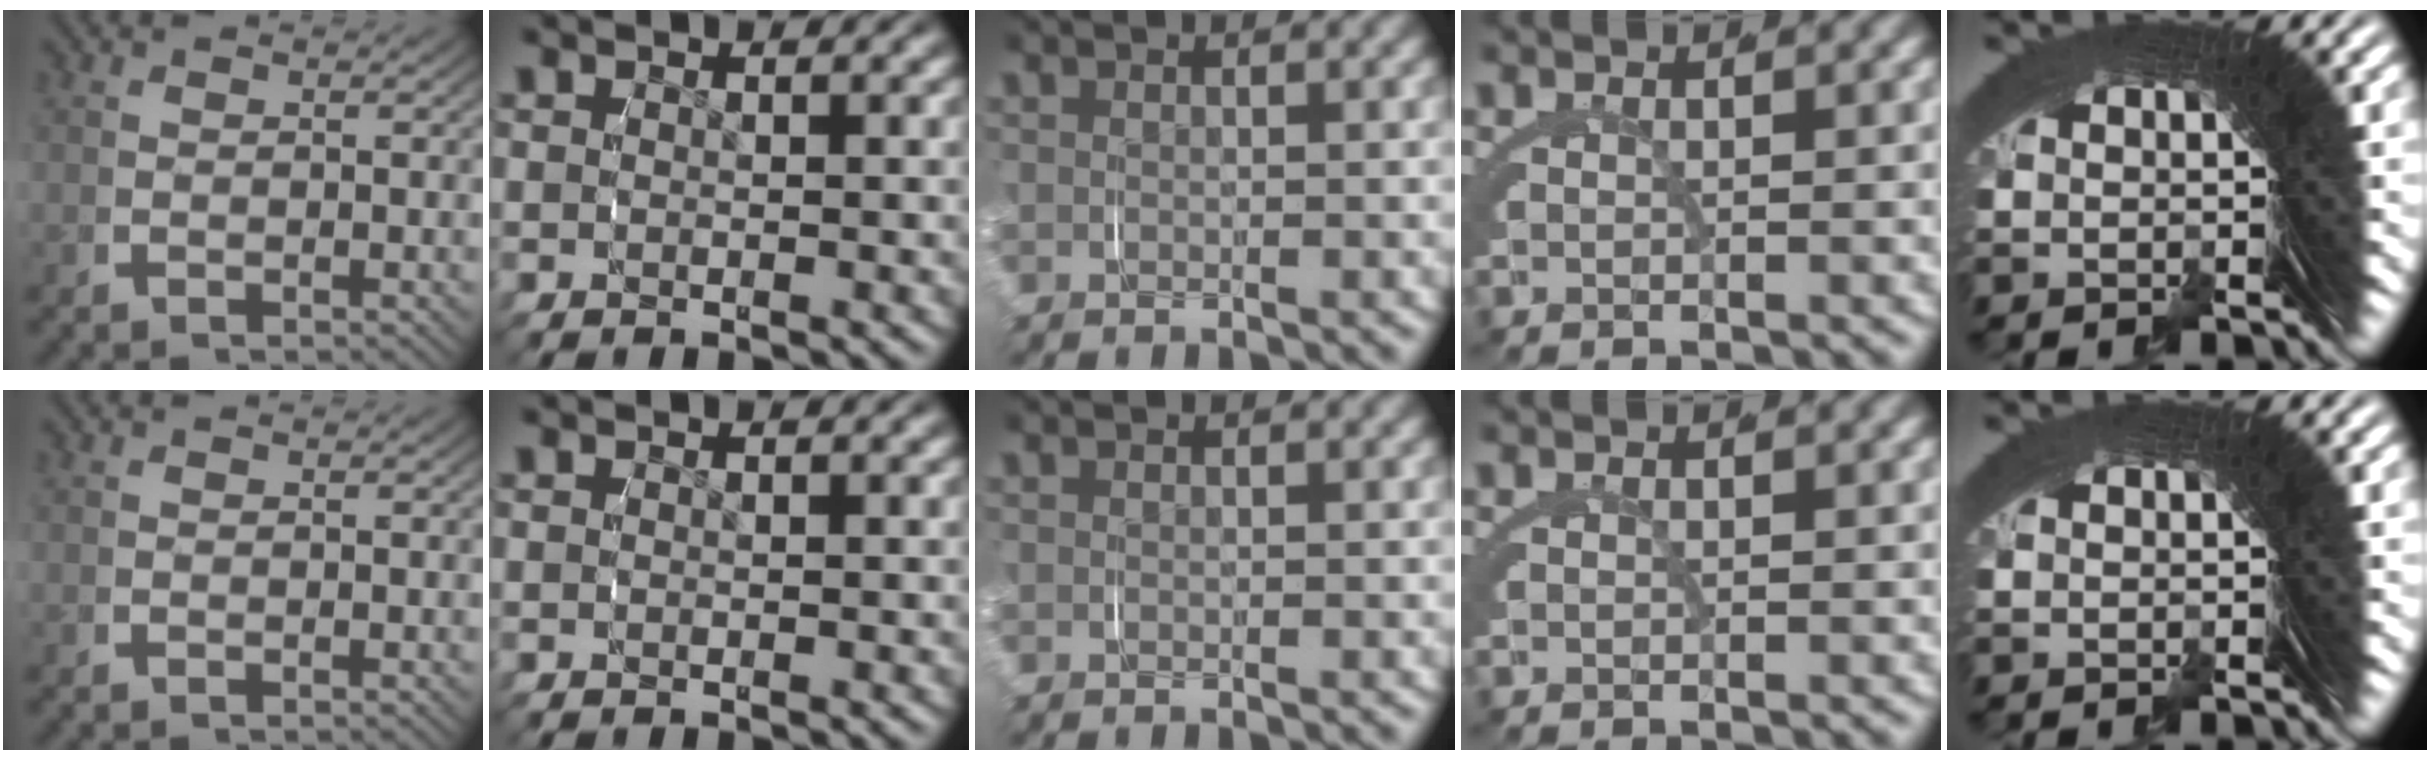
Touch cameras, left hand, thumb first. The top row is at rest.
{}